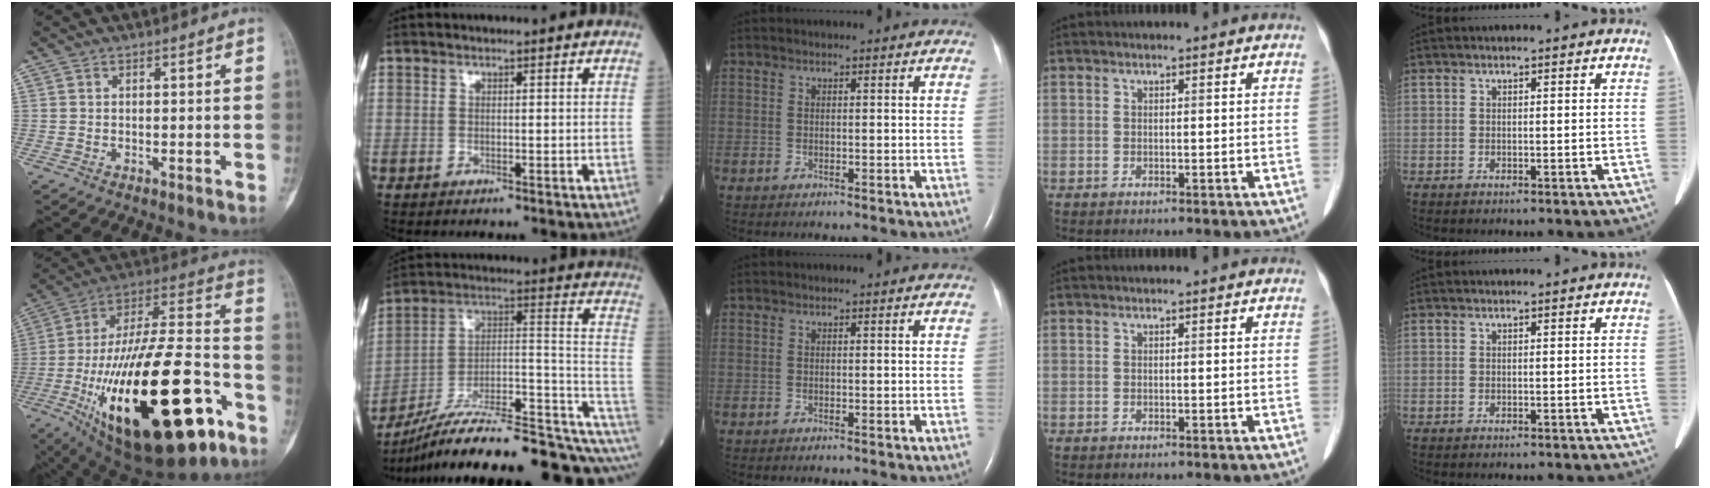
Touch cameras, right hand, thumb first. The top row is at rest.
{"thumb": {"total": 39.1, "force": [-15.1, 15.1, 32.8], "torque": [-0.564, 0.046, -0.231]}, "index": {"total": 25.2, "force": [-16.0, 5.8, 18.5], "torque": [-0.221, 0.044, -0.249]}}